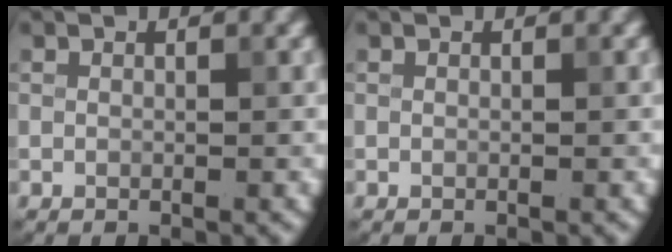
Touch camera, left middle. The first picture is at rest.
{"total": 0.0}